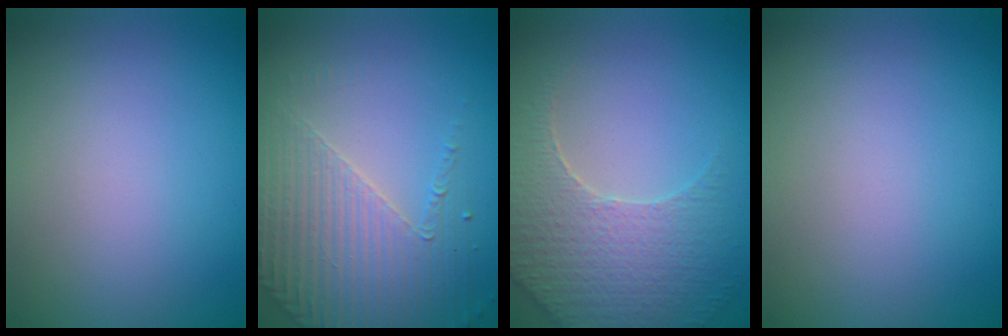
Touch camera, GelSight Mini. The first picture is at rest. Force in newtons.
{"total": 4.1, "press": 3.3, "slide": 2.4}
{"total": 4.3, "press": 4.2, "slide": 1.2}
{"total": 0.0}